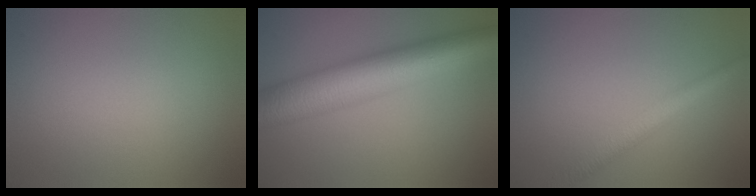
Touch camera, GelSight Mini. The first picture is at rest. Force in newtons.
{"total": 10.8, "press": 10.8, "slide": 0.1}
{"total": 2.9, "press": 2.9, "slide": 0.2}